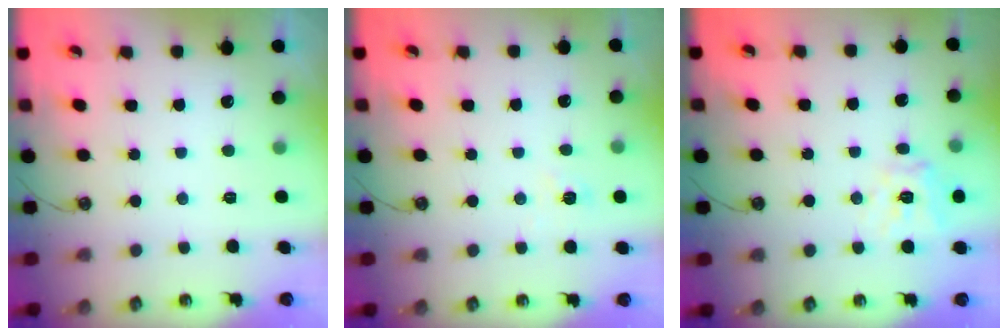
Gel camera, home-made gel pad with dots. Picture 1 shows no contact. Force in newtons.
{"total": 4.9, "press": 4.9, "slide": 0.5}
{"total": 12.5, "press": 12.4, "slide": 1.4}